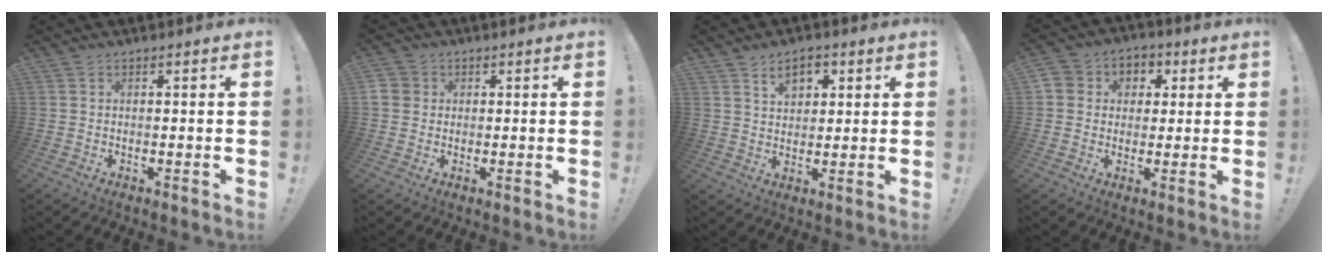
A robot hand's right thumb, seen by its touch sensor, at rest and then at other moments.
{"total": 3.8, "force": [0.7, 3.5, 1.3], "torque": [-0.024, 0.006, 0.015]}
{"total": 6.9, "force": [3.7, 4.6, 3.6], "torque": [-0.050, -0.006, 0.065]}
{"total": 6.6, "force": [-0.4, 6.3, 1.9], "torque": [-0.022, 0.010, -0.003]}